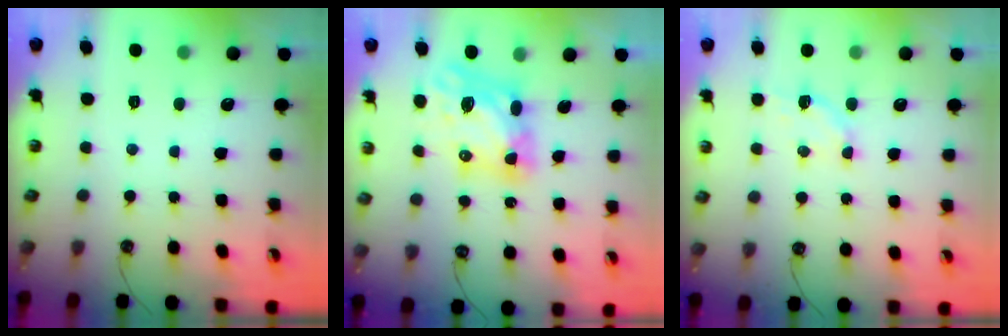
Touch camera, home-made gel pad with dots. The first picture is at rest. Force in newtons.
{"total": 7.9, "press": 7.9, "slide": 0.6}
{"total": 4.6, "press": 4.5, "slide": 0.8}